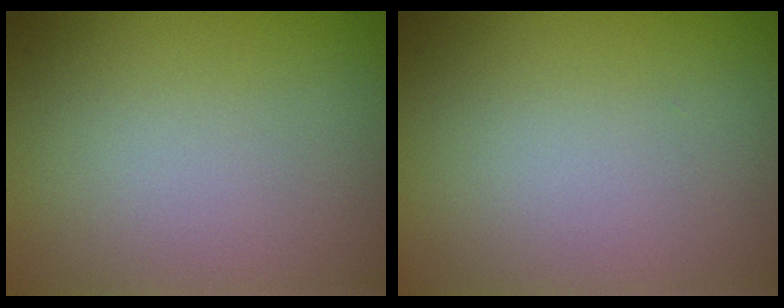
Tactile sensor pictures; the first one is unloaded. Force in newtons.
{"total": 0.0}